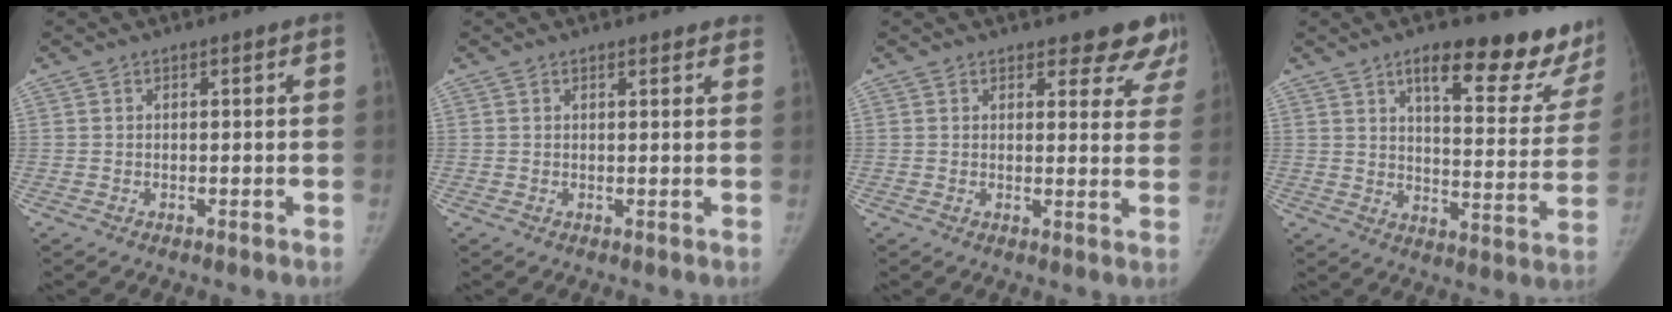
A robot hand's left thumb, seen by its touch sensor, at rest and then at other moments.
{"total": 2.2, "force": [1.9, 0.7, 0.7], "torque": [0.002, -0.004, 0.018]}
{"total": 7.9, "force": [6.7, 3.2, 2.4], "torque": [0.021, -0.035, 0.057]}
{"total": 20.4, "force": [14.9, 6.9, 12.2], "torque": [-0.108, -0.081, 0.190]}